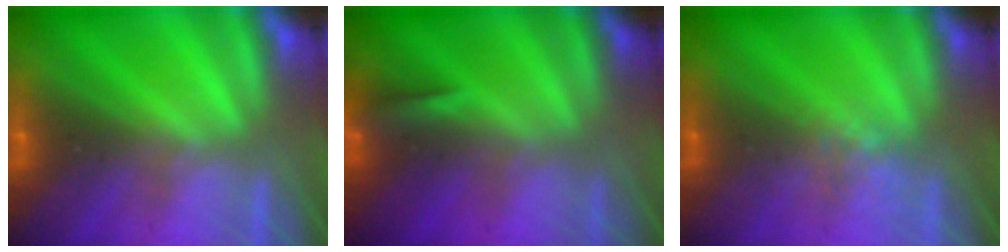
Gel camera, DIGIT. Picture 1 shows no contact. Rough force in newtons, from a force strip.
{"total": 5.0}
{"total": 2.2}